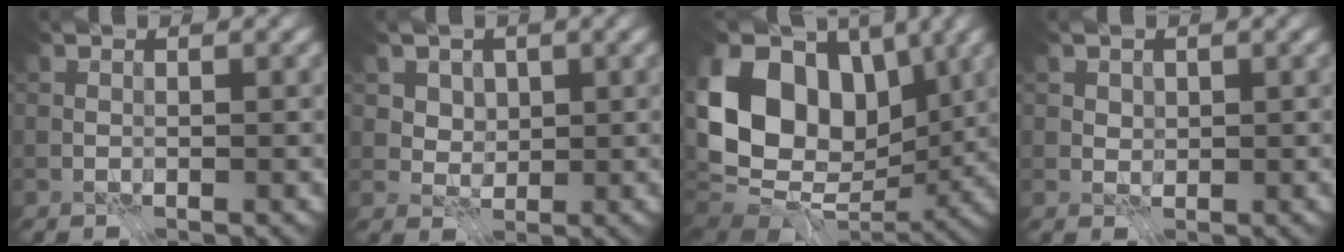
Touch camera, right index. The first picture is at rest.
{"total": 3.3, "force": [1.4, 2.7, 1.3], "torque": [-0.035, -0.010, 0.033]}
{"total": 15.1, "force": [2.2, 10.5, 10.7], "torque": [-0.200, 0.020, 0.031]}
{"total": 1.2, "force": [0.5, 1.0, 0.4], "torque": [-0.012, -0.007, 0.019]}